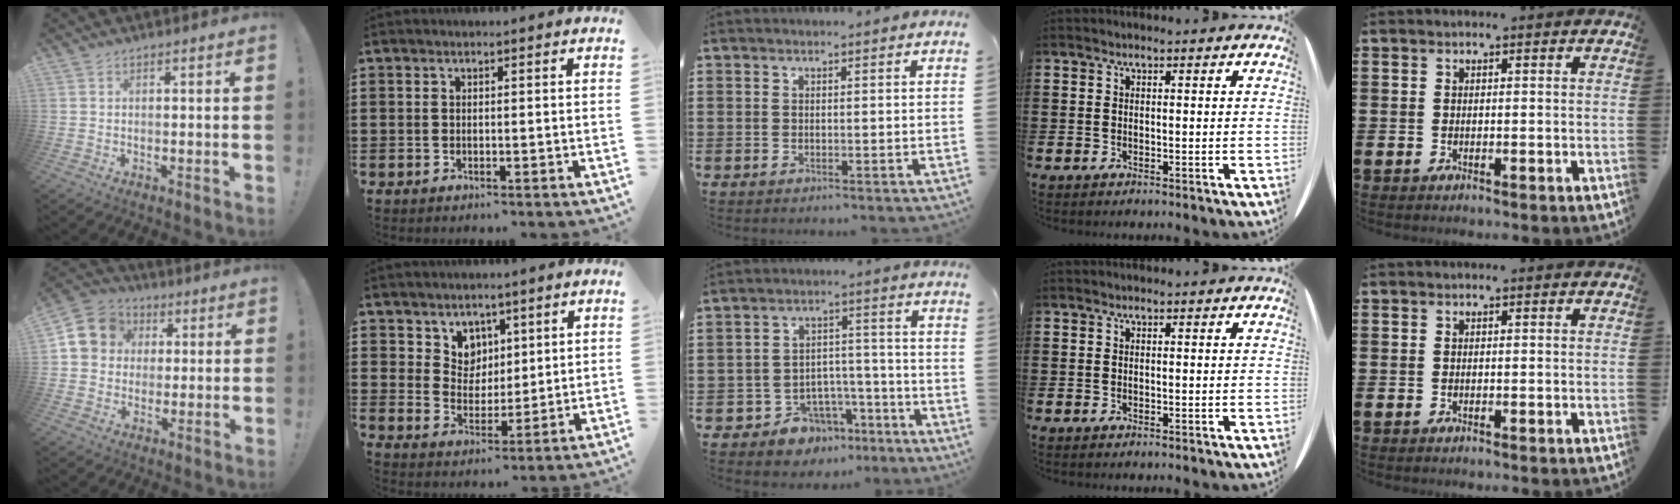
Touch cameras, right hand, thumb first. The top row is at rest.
{"thumb": {"total": 8.2, "force": [0.8, 7.8, 2.3], "torque": [-0.035, 0.011, 0.022]}, "index": {"total": 5.4, "force": [3.5, 4.1, 0.2], "torque": [-0.032, -0.002, 0.066]}, "middle": {"total": 6.7, "force": [-5.5, 3.7, 0.8], "torque": [-0.025, 0.028, -0.106]}}